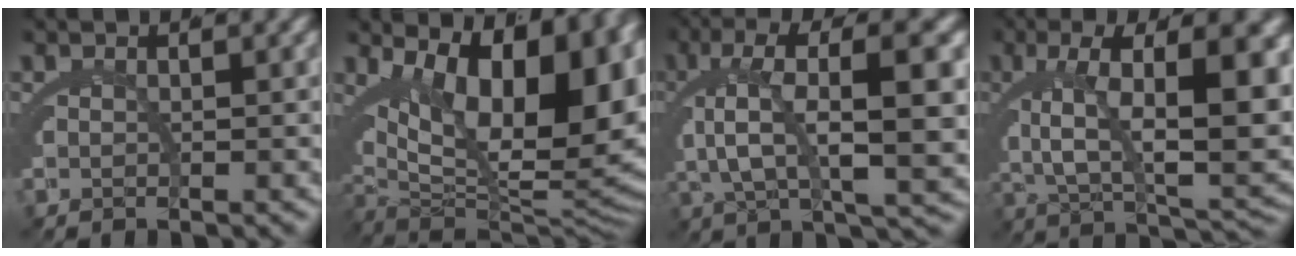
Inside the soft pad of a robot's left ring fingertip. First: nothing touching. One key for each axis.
{"total": 19.1, "fx": 2.5, "fy": 10.7, "fz": 15.6, "tx": -0.201, "ty": -0.008, "tz": 0.054}
{"total": 8.8, "fx": 1.2, "fy": 2.5, "fz": 8.3, "tx": -0.144, "ty": 0.016, "tz": 0.016}
{"total": 12.2, "fx": 0.9, "fy": 4.6, "fz": 11.2, "tx": -0.168, "ty": 0.003, "tz": 0.028}